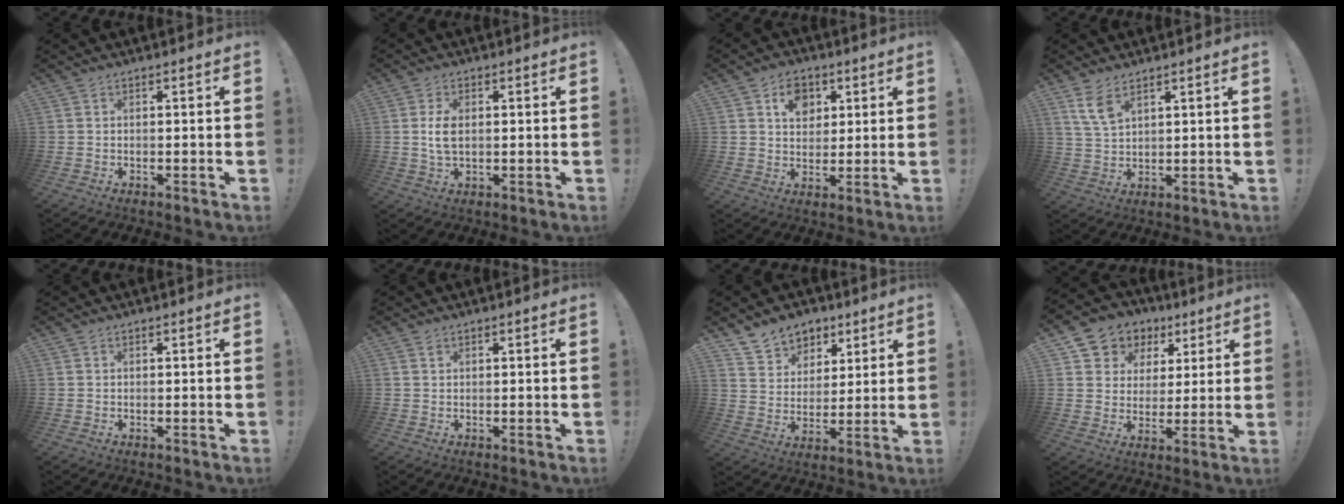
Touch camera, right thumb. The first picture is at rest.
{"total": 5.1, "force": [0.4, 2.9, 4.1], "torque": [-0.082, -0.001, 0.003]}
{"total": 8.5, "force": [3.5, 7.0, 3.4], "torque": [-0.049, -0.011, 0.067]}
{"total": 6.6, "force": [4.2, 3.3, 3.9], "torque": [-0.060, -0.021, 0.078]}
{"total": 0.0}
{"total": 0.9, "force": [0.5, 0.6, 0.3], "torque": [0.001, -0.002, 0.008]}
{"total": 10.1, "force": [7.1, 7.0, 1.5], "torque": [-0.026, -0.053, 0.142]}
{"total": 8.0, "force": [3.5, 7.1, 1.5], "torque": [-0.021, -0.029, 0.072]}